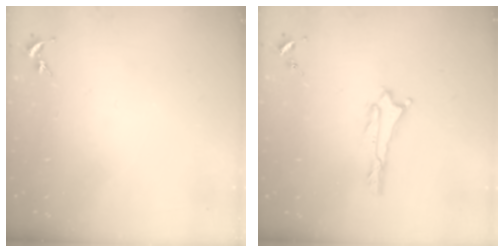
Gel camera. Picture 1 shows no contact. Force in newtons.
{"total": 0.0}